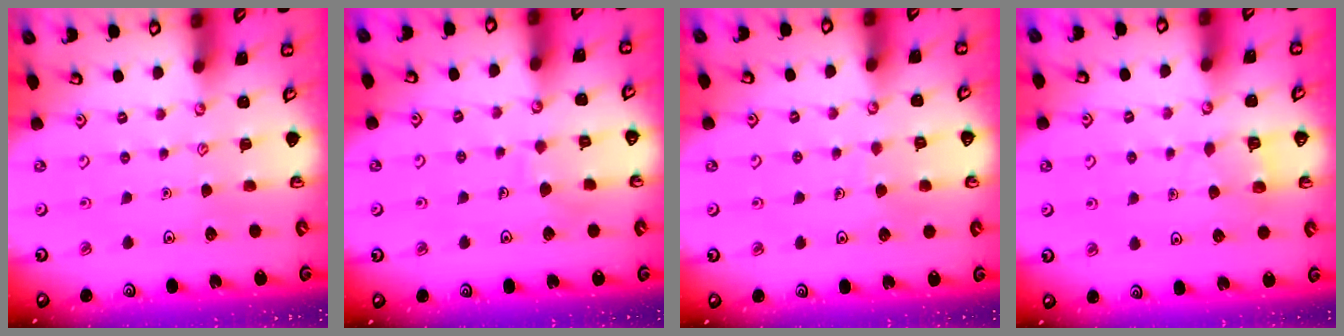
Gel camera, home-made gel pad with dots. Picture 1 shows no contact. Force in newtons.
{"total": 5.6, "press": 5.6, "slide": 0.6}
{"total": 2.9, "press": 2.9, "slide": 0.2}
{"total": 4.7, "press": 4.7, "slide": 0.3}